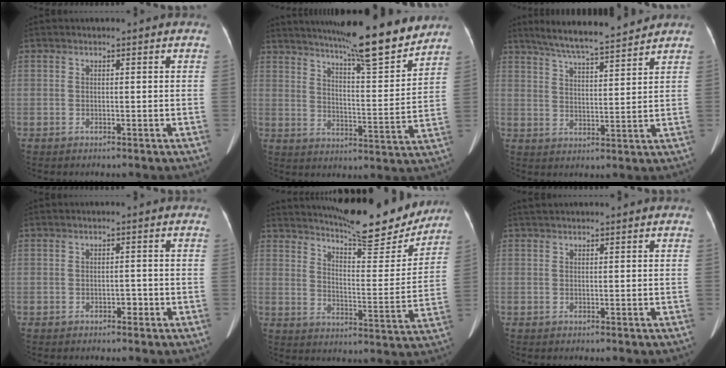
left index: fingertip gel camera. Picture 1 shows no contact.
{"total": 16.9, "force": [14.7, 0.4, 8.4], "torque": [-0.126, -0.017, 0.209]}
{"total": 11.0, "force": [9.9, 0.1, 4.7], "torque": [-0.081, 0.010, 0.158]}
{"total": 1.0, "force": [-0.6, 0.6, 0.5], "torque": [-0.007, 0.002, -0.007]}
{"total": 18.8, "force": [17.1, 2.7, 7.5], "torque": [-0.113, -0.030, 0.230]}
{"total": 3.3, "force": [2.9, 0.3, 1.4], "torque": [-0.016, 0.035, 0.048]}